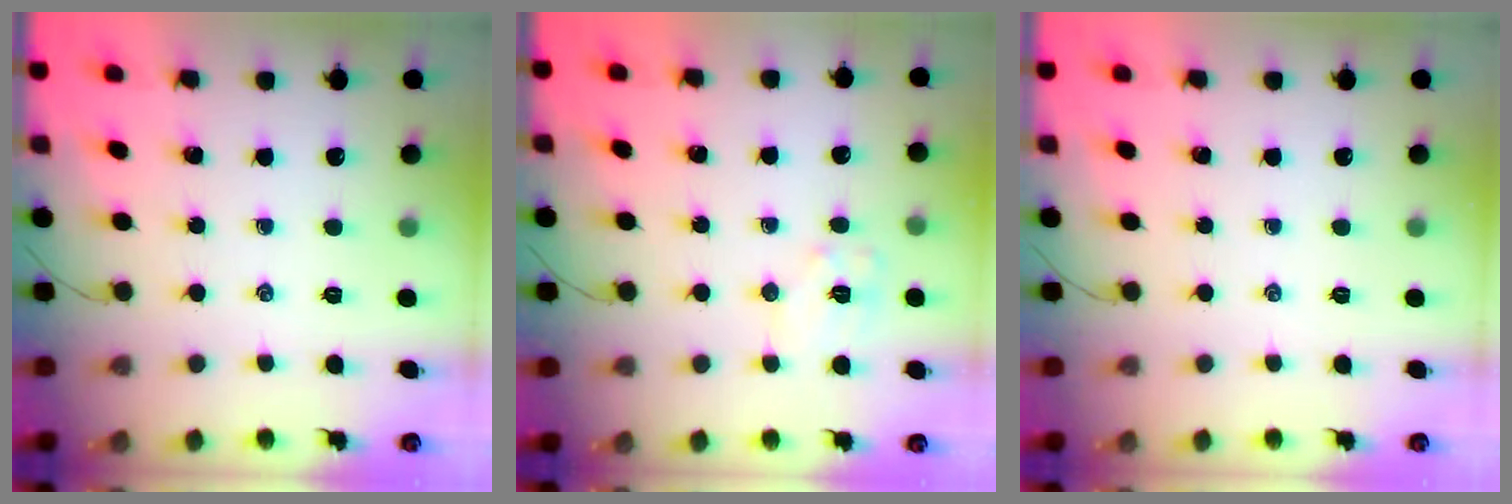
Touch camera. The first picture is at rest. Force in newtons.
{"total": 7.1, "press": 7.1, "slide": 0.6}
{"total": 0.0}